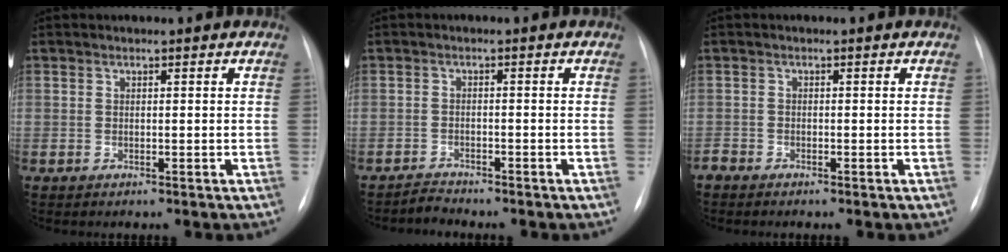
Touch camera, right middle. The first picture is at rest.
{"total": 1.8, "force": [-1.7, -0.1, -0.5], "torque": [0.012, -0.010, -0.031]}
{"total": 1.2, "force": [-1.1, 0.4, 0.1], "torque": [-0.004, -0.001, -0.021]}